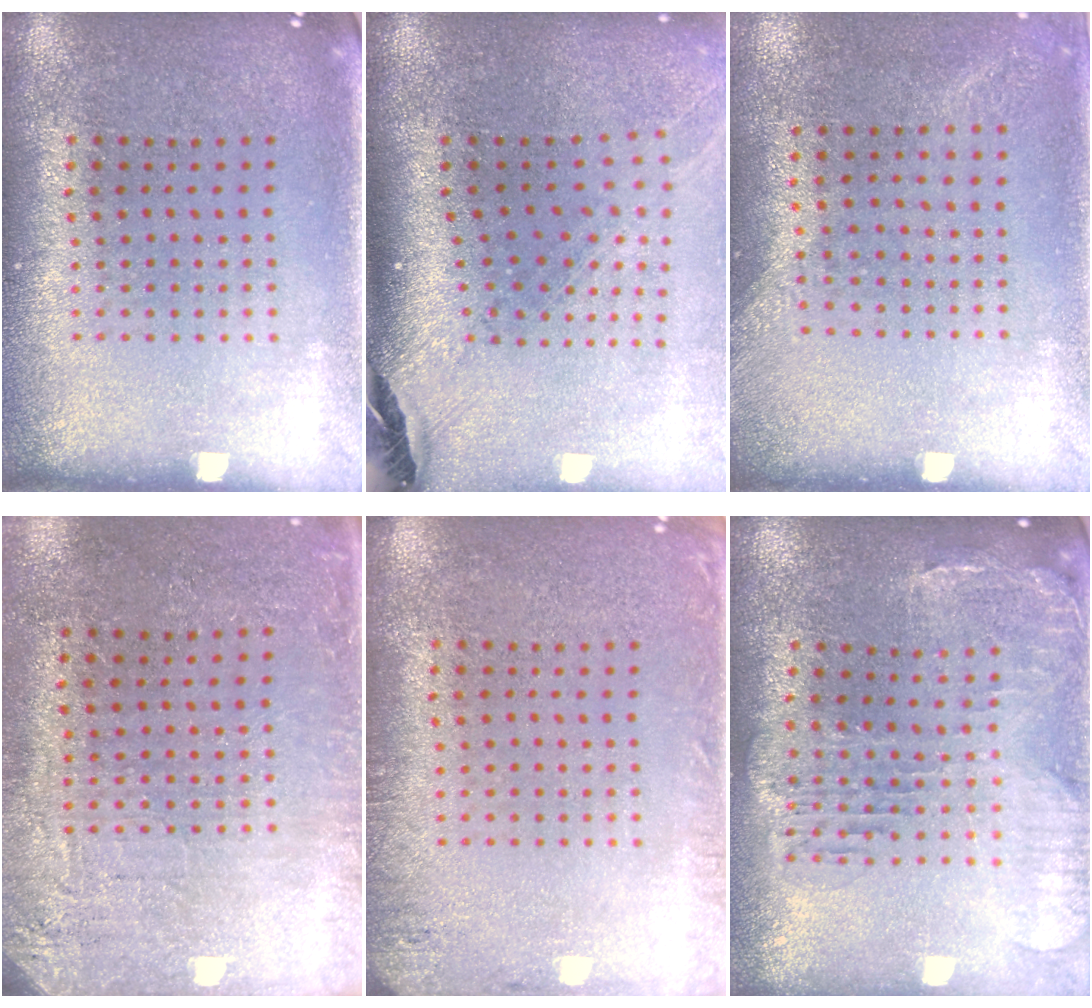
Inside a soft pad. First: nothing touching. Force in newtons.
{"total": 1.8, "press": 1.5, "slide": 0.9}
{"total": 1.3, "press": 1.0, "slide": 0.7}
{"total": 2.9, "press": 2.8, "slide": 0.9}
{"total": 1.7, "press": 1.7, "slide": 0.2}
{"total": 1.6, "press": 1.5, "slide": 0.5}